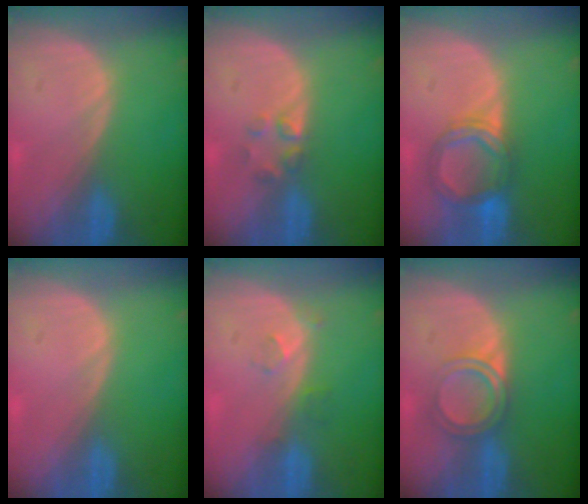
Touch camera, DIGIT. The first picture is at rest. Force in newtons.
{"total": 2.2, "press": 2.2, "slide": 0.2}
{"total": 5.6, "press": 5.6, "slide": 0.4}
{"total": 0.0}
{"total": 2.7, "press": 2.3, "slide": 1.5}
{"total": 4.1, "press": 4.1, "slide": 0.3}